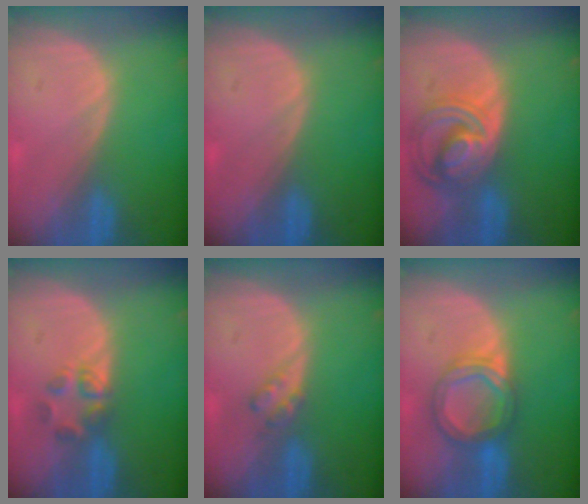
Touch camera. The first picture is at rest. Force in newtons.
{"total": 0.0}
{"total": 8.6, "press": 7.4, "slide": 4.4}
{"total": 3.5, "press": 3.4, "slide": 0.8}
{"total": 2.3, "press": 2.2, "slide": 0.3}
{"total": 6.3, "press": 5.8, "slide": 2.3}